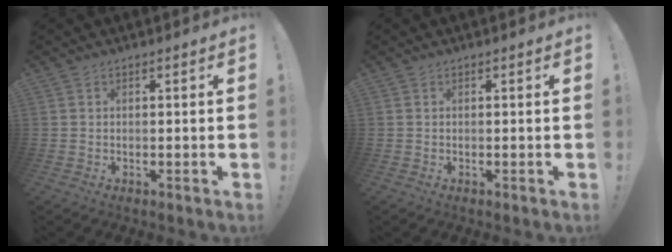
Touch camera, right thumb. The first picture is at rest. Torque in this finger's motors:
{"motor_torque": [-0.08, 0.10, 0.13, -0.03, -0.01]}